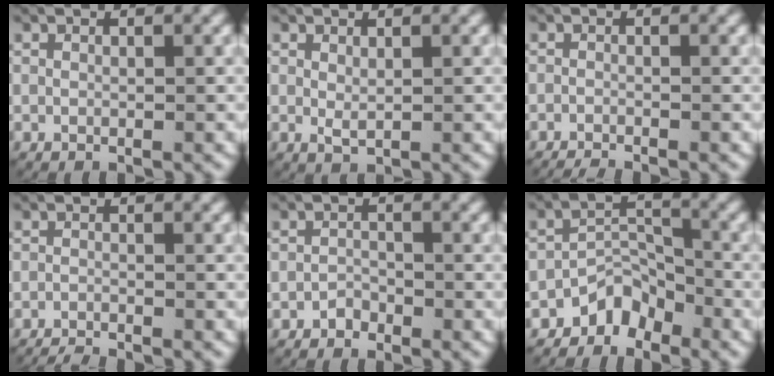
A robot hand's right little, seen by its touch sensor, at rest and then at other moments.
{"total": 1.2, "force": [0.2, 0.6, 1.0], "torque": [-0.027, -0.008, 0.011]}
{"total": 2.0, "force": [-2.0, 0.4, 0.3], "torque": [-0.009, -0.011, -0.030]}
{"total": 2.7, "force": [-2.6, 0.5, 0.3], "torque": [-0.009, -0.013, -0.041]}
{"total": 1.3, "force": [-1.0, 0.8, 0.0], "torque": [-0.005, 0.000, -0.022]}
{"total": 4.5, "force": [-2.8, 3.0, 1.8], "torque": [-0.026, 0.003, -0.061]}